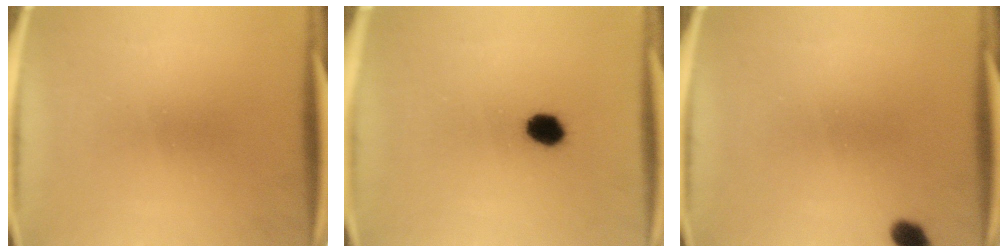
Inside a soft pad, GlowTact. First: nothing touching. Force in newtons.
{"total": 4.4}
{"total": 2.7}